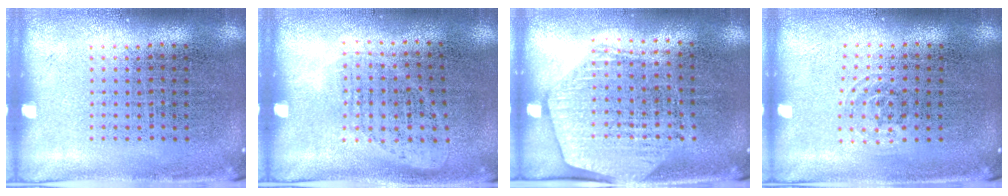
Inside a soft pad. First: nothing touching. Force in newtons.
{"total": 1.0, "press": 0.9, "slide": 0.5}
{"total": 1.7, "press": 1.5, "slide": 0.7}
{"total": 0.8, "press": 0.6, "slide": 0.5}